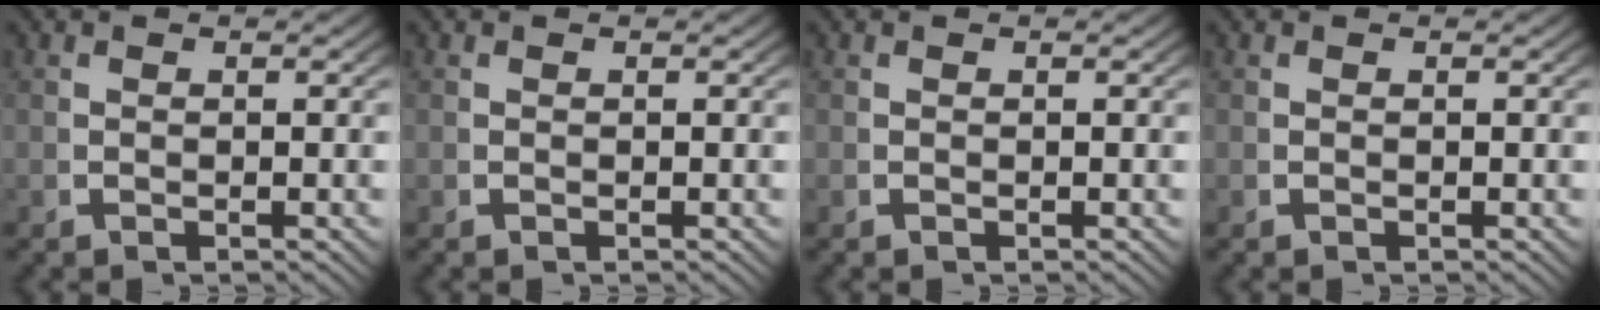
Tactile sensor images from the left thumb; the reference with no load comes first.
{"total": 0.0}
{"total": 0.0}
{"total": 0.0}